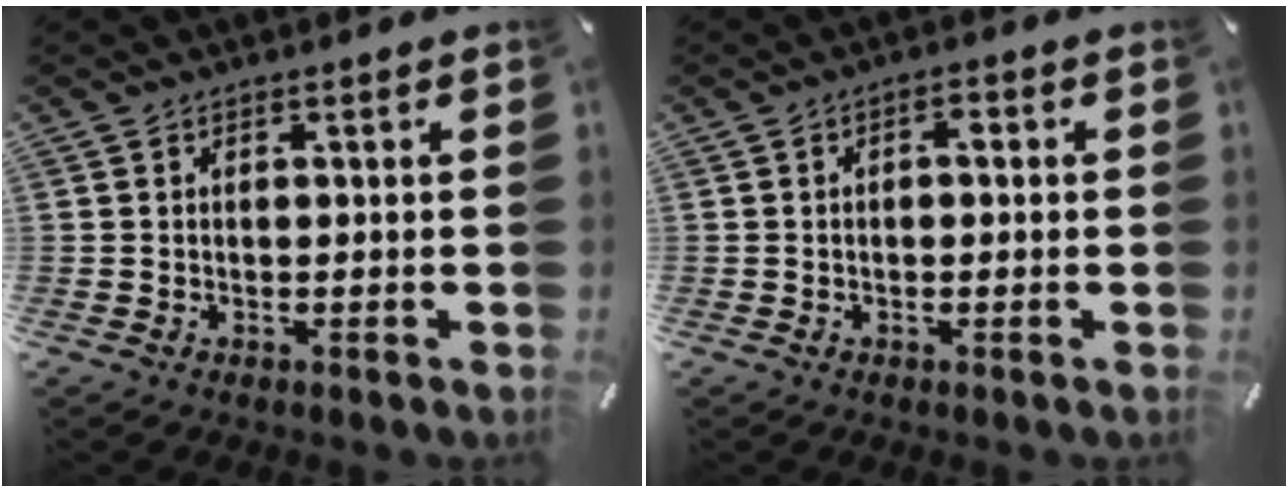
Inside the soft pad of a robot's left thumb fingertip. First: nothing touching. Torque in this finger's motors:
{"motor_torque": [-0.01, -0.03, -0.05, -0.04, -0.02]}